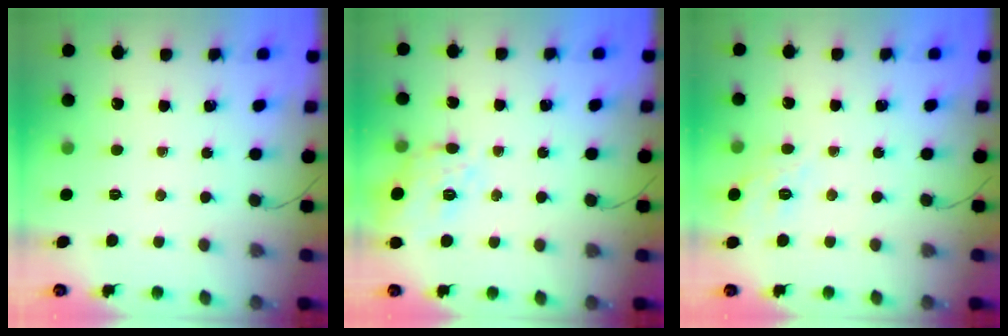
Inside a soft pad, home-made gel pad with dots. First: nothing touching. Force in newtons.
{"total": 13.7, "press": 13.7, "slide": 0.6}
{"total": 9.6, "press": 9.6, "slide": 1.2}